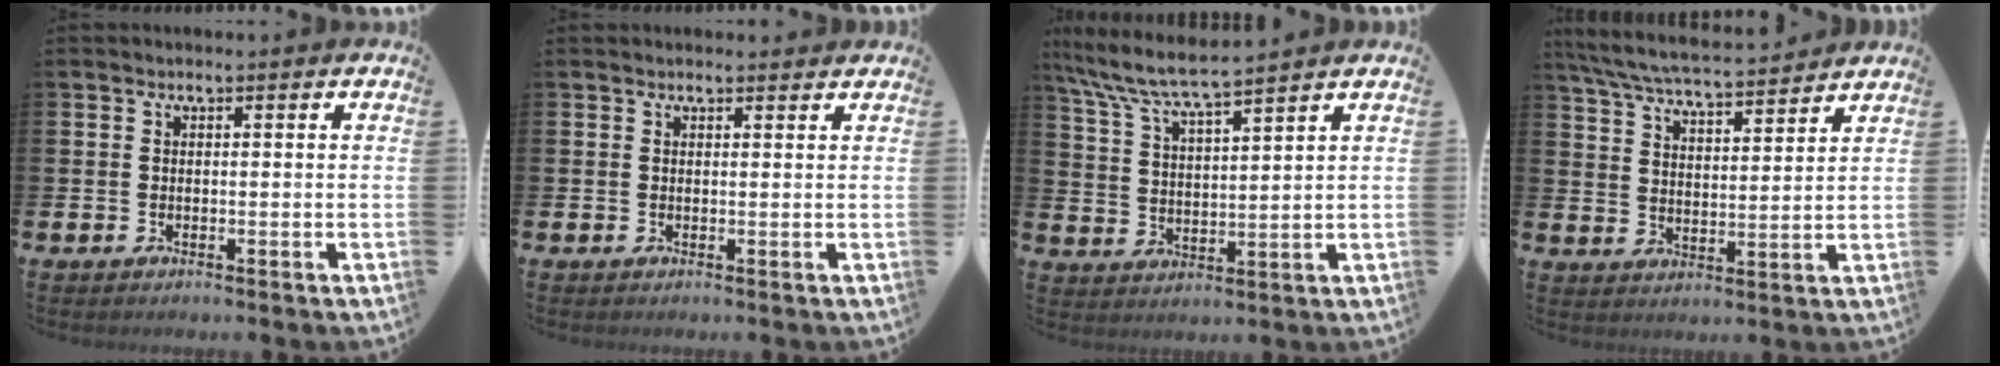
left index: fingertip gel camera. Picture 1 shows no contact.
{"total": 0.8, "force": [0.8, 0.1, 0.2], "torque": [0.004, -0.002, 0.013]}
{"total": 6.8, "force": [6.4, 0.0, 2.3], "torque": [-0.073, -0.037, 0.112]}
{"total": 6.5, "force": [6.2, 0.6, 1.9], "torque": [-0.063, -0.038, 0.110]}